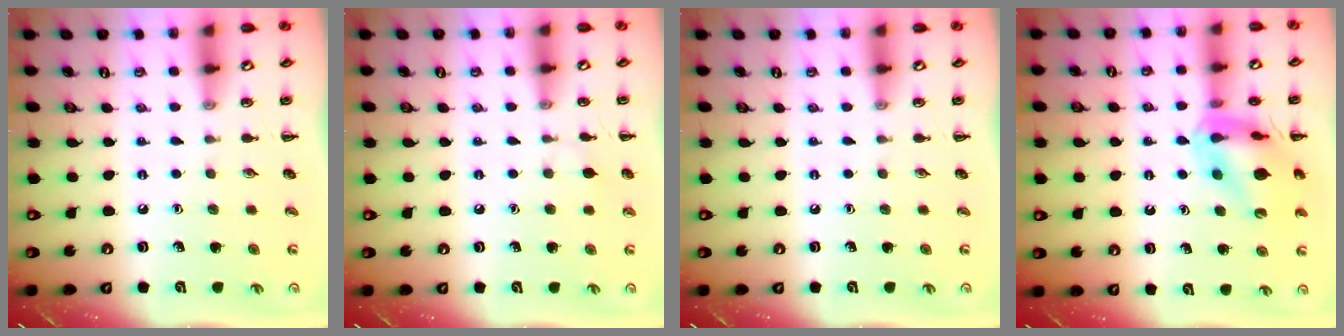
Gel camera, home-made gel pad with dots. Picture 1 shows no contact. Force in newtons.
{"total": 5.2, "press": 4.9, "slide": 1.5}
{"total": 0.0}
{"total": 16.6, "press": 16.4, "slide": 2.3}